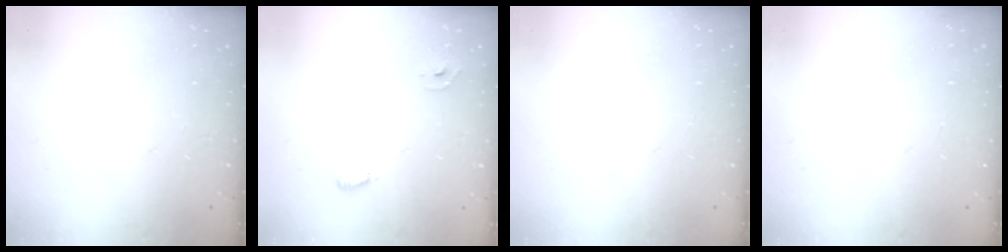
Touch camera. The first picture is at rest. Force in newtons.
{"total": 3.5, "press": 3.2, "slide": 1.4}
{"total": 0.0}
{"total": 0.9, "press": 0.9, "slide": 0.0}